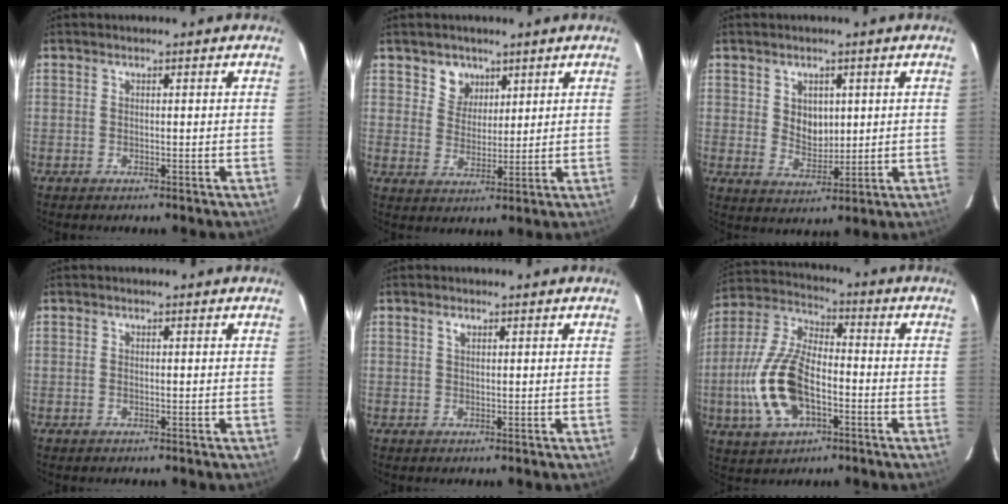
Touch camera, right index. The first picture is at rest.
{"total": 5.1, "force": [3.1, 4.1, 0.8], "torque": [-0.006, 0.009, 0.059]}
{"total": 5.4, "force": [1.4, 4.1, 3.2], "torque": [-0.051, 0.001, 0.033]}
{"total": 0.0}
{"total": 1.0, "force": [0.6, 0.5, 0.7], "torque": [-0.013, 0.004, 0.010]}
{"total": 15.9, "force": [-4.3, 7.8, 13.2], "torque": [-0.294, 0.001, -0.080]}